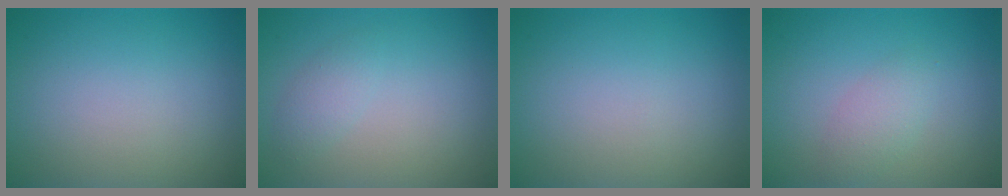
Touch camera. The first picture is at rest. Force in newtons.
{"total": 1.4, "press": 1.4, "slide": 0.1}
{"total": 0.0}
{"total": 1.8, "press": 1.8, "slide": 0.1}